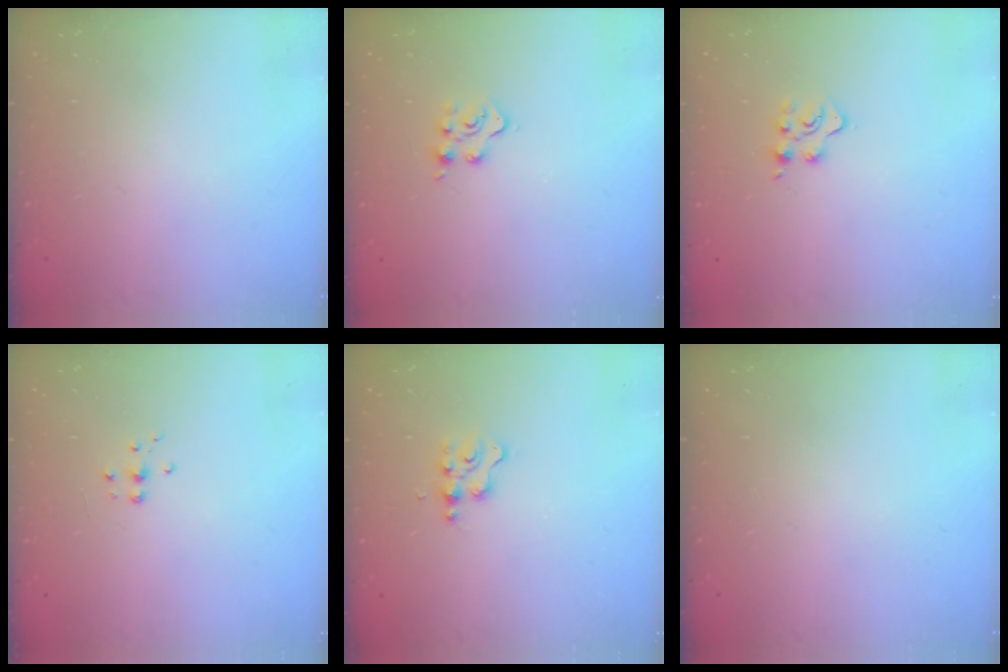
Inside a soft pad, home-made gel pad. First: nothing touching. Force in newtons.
{"total": 4.2, "press": 4.1, "slide": 0.5}
{"total": 4.6, "press": 4.5, "slide": 0.6}
{"total": 5.3, "press": 5.3, "slide": 0.5}
{"total": 2.9, "press": 2.9, "slide": 0.4}
{"total": 0.0}